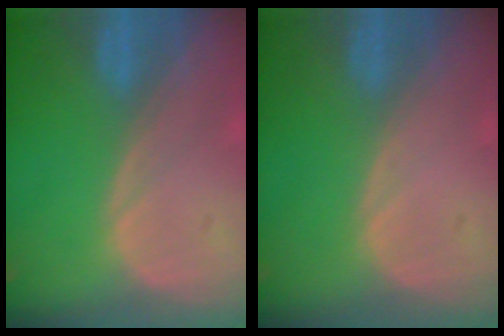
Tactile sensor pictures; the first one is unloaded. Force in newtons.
{"total": 0.0}